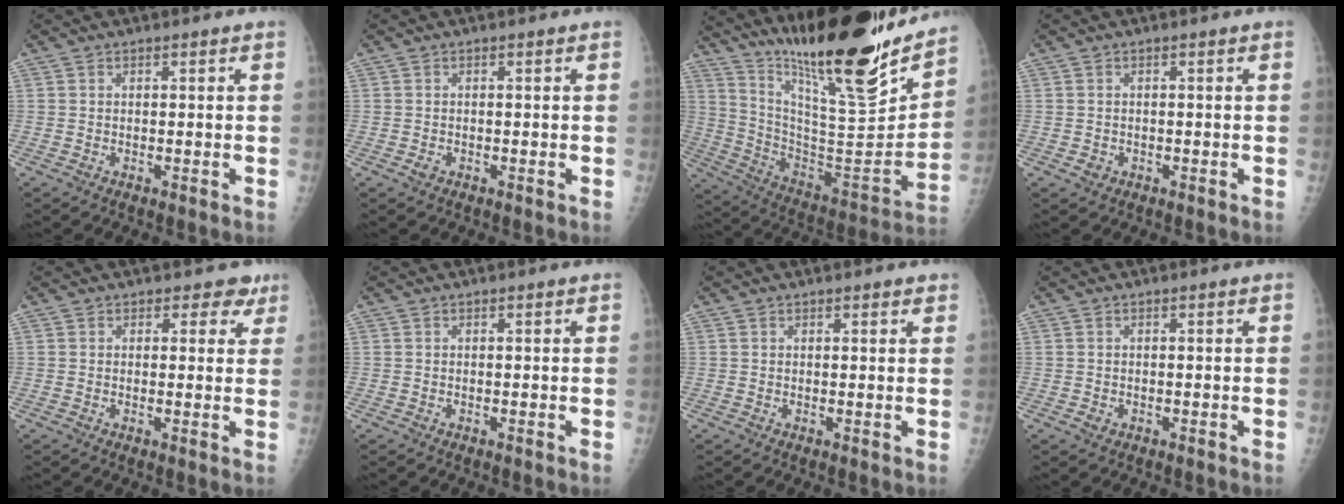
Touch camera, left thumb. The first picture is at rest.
{"total": 0.8, "force": [-0.3, 0.6, 0.4], "torque": [-0.007, -0.001, -0.007]}
{"total": 27.6, "force": [21.3, 4.4, 17.0], "torque": [-0.251, -0.115, 0.351]}
{"total": 1.3, "force": [-0.5, 1.1, 0.4], "torque": [-0.003, 0.003, -0.006]}
{"total": 3.6, "force": [2.4, 2.5, 0.9], "torque": [0.022, -0.011, 0.020]}
{"total": 0.0}
{"total": 1.4, "force": [1.0, 0.6, 0.7], "torque": [-0.003, -0.004, 0.010]}
{"total": 0.8, "force": [-0.3, 0.7, 0.4], "torque": [-0.005, 0.000, -0.004]}